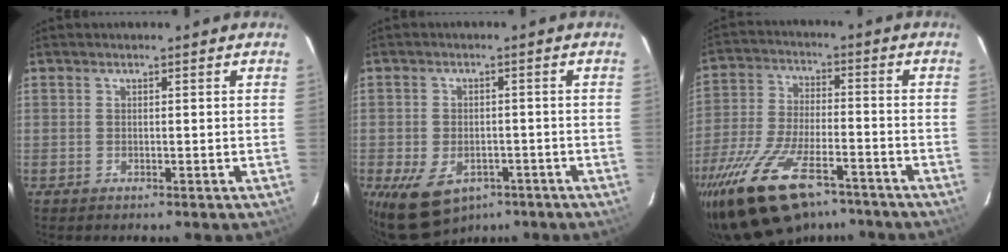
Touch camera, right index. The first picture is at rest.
{"total": 10.6, "force": [-5.8, 6.9, 5.5], "torque": [-0.126, -0.015, -0.077]}
{"total": 21.2, "force": [-14.7, 8.8, 12.6], "torque": [-0.259, -0.034, -0.249]}